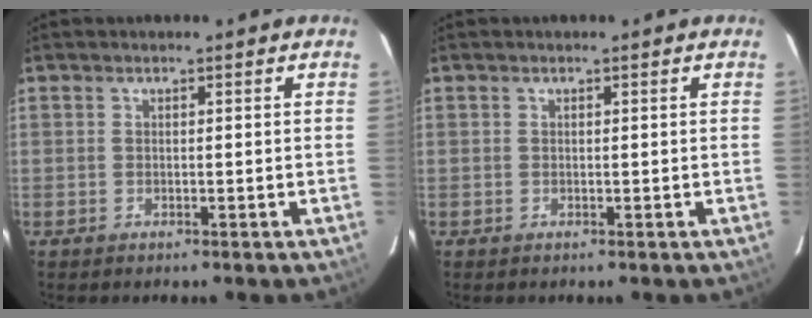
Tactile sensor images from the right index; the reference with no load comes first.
{"total": 0.0}